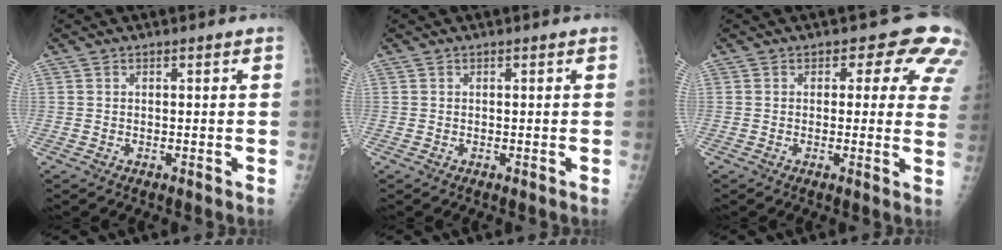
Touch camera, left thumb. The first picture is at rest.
{"total": 0.0}
{"total": 9.3, "force": [4.7, 5.2, 6.2], "torque": [-0.020, -0.013, 0.029]}